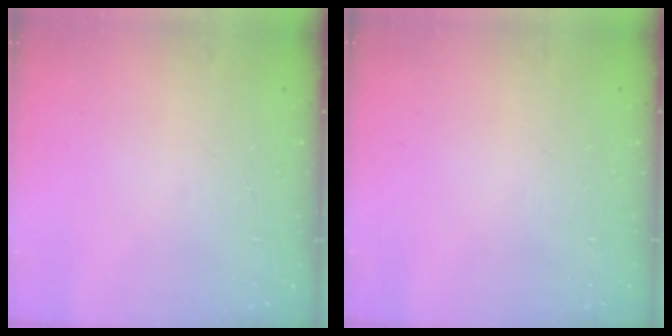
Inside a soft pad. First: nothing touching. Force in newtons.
{"total": 0.0}